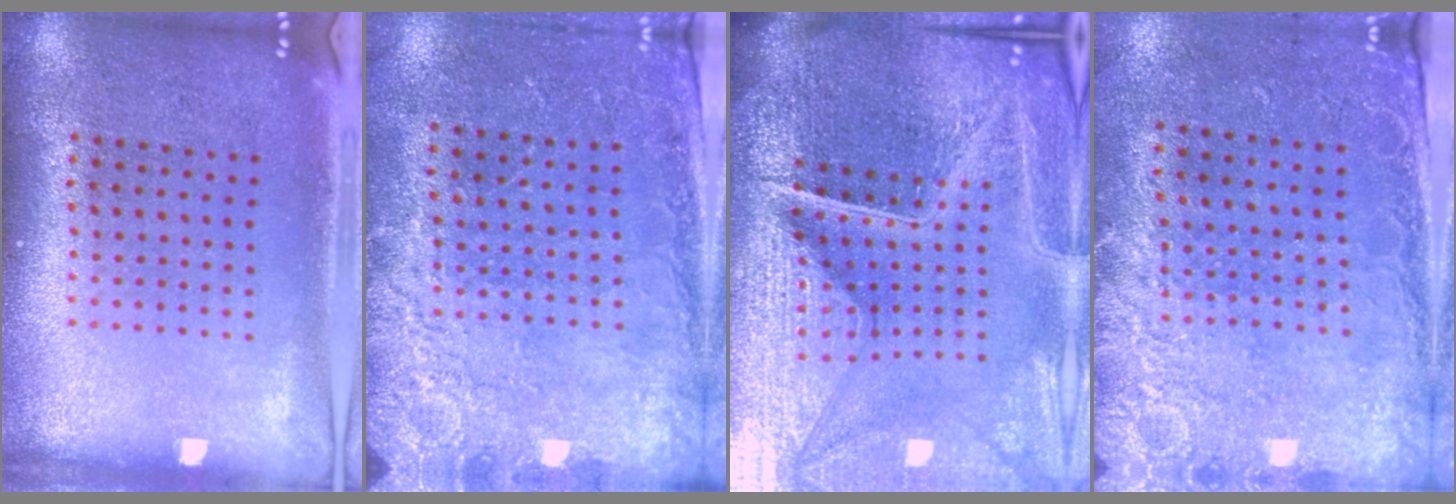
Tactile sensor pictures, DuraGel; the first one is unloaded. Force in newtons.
{"total": 2.5, "press": 2.4, "slide": 0.9}
{"total": 7.1, "press": 6.2, "slide": 3.4}
{"total": 2.5, "press": 2.0, "slide": 1.5}